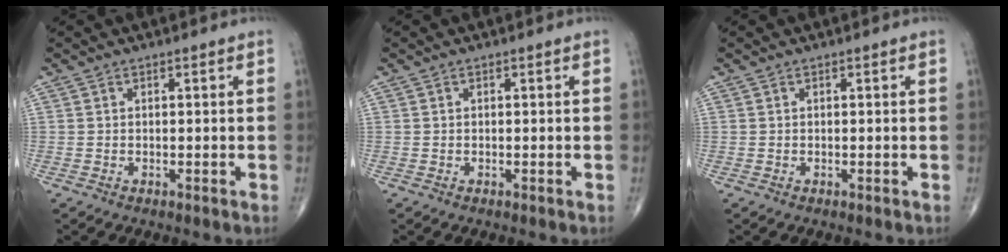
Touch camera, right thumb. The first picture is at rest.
{"total": 0.0}
{"total": 0.0}